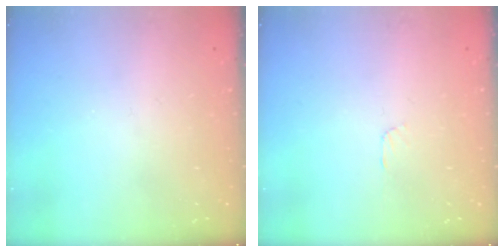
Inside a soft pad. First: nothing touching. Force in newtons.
{"total": 2.9, "press": 2.9, "slide": 0.4}